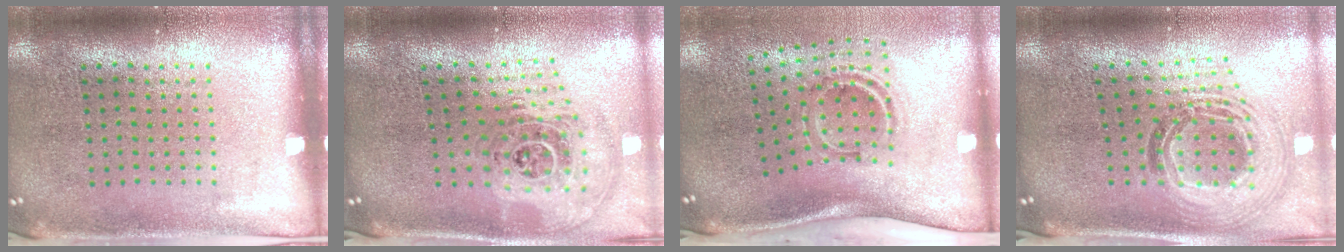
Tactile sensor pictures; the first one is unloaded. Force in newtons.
{"total": 2.0, "press": 1.5, "slide": 1.4}
{"total": 2.1, "press": 1.2, "slide": 1.7}
{"total": 1.9, "press": 1.6, "slide": 1.0}